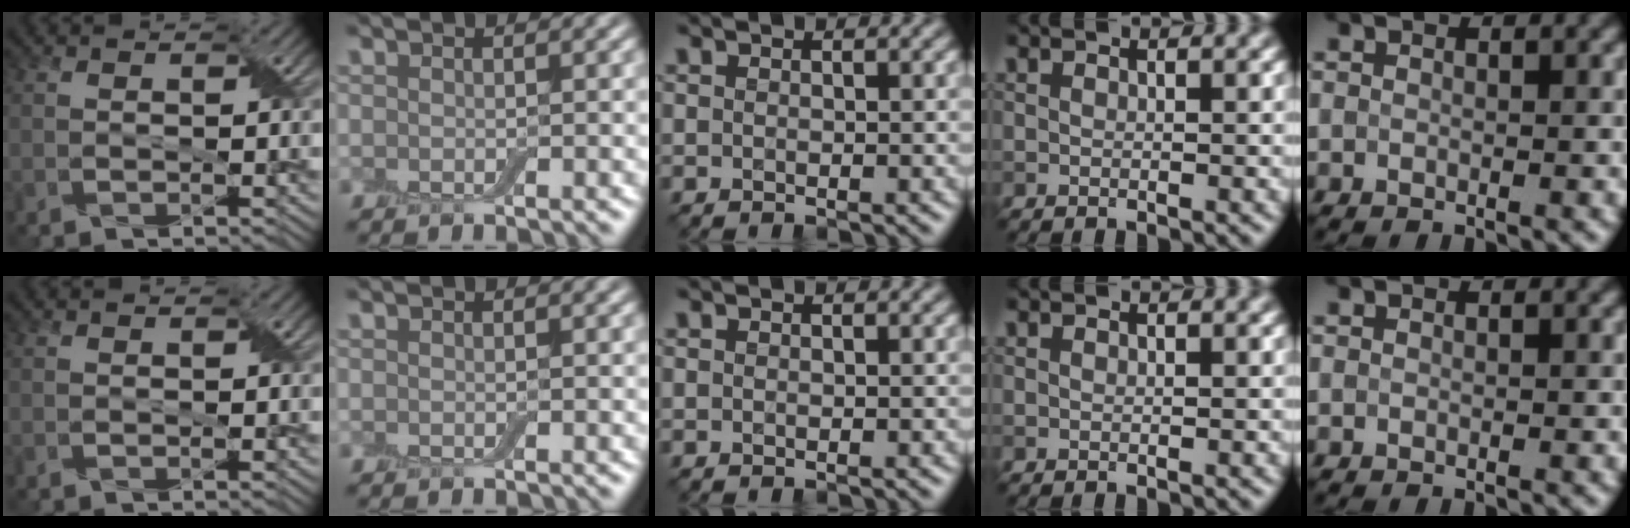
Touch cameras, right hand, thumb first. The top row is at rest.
{}